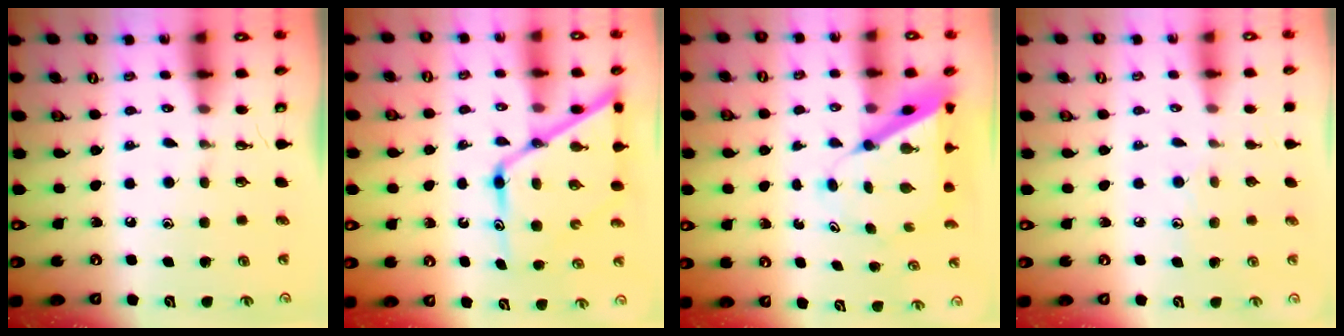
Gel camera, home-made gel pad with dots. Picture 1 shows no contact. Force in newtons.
{"total": 15.6, "press": 15.5, "slide": 1.2}
{"total": 8.3, "press": 8.2, "slide": 0.7}
{"total": 4.3, "press": 4.3, "slide": 0.4}